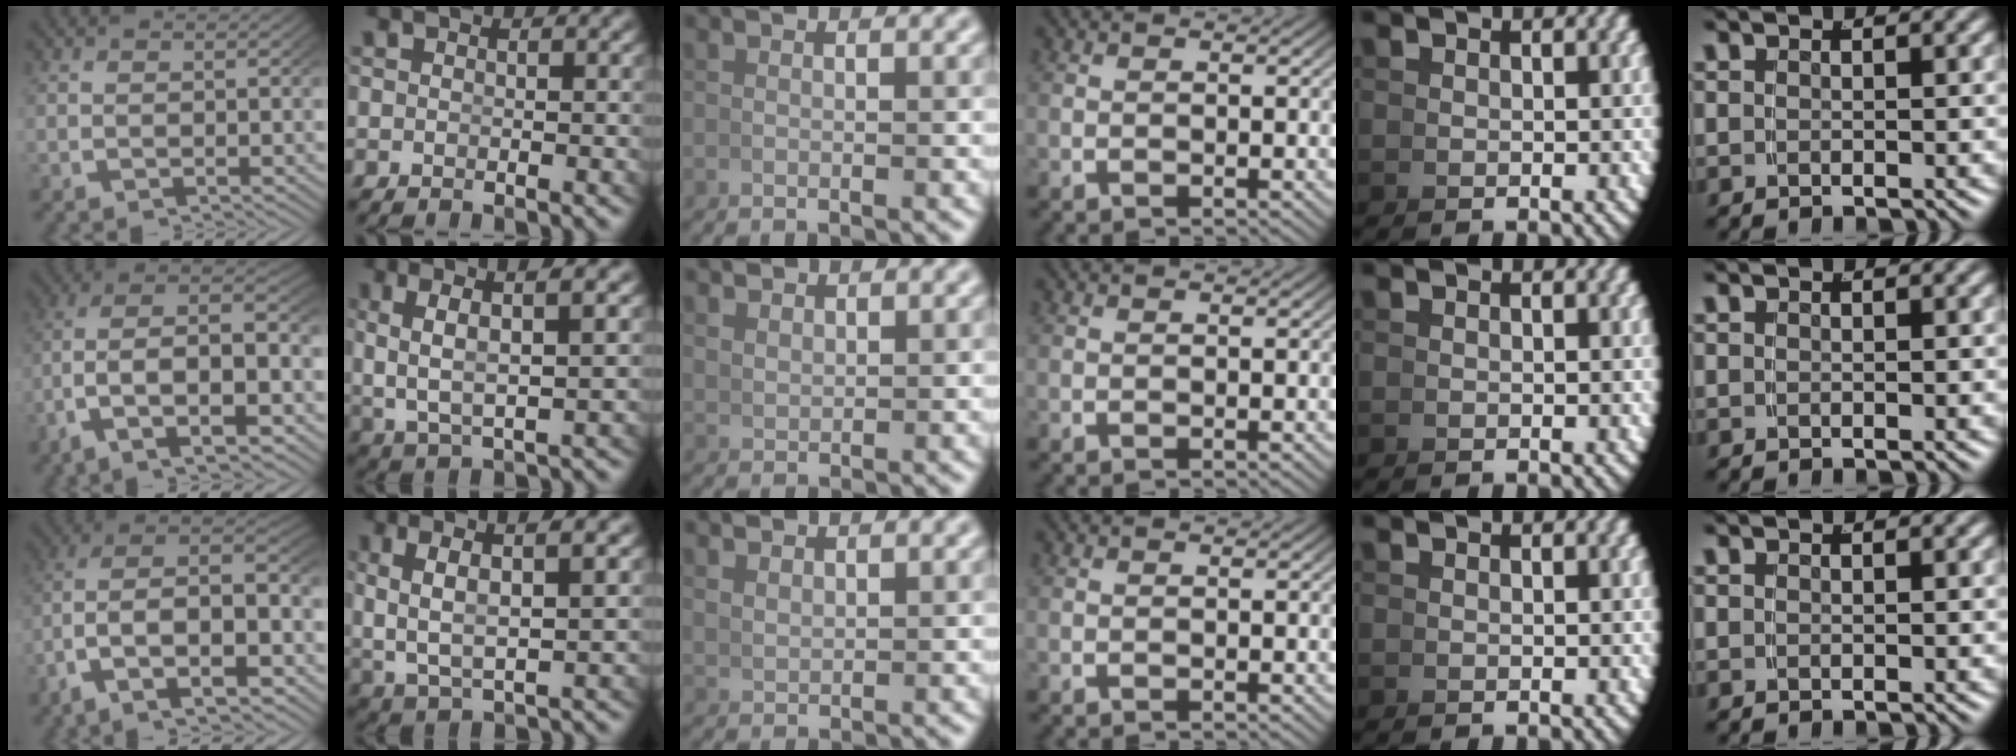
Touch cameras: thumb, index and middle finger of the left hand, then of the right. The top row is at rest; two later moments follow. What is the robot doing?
{"motion": "lift_and_place", "object": "hoodie"}